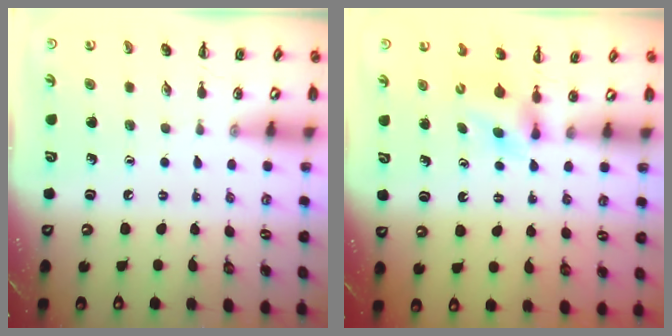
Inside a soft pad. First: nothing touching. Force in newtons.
{"total": 3.8, "press": 3.6, "slide": 1.2}